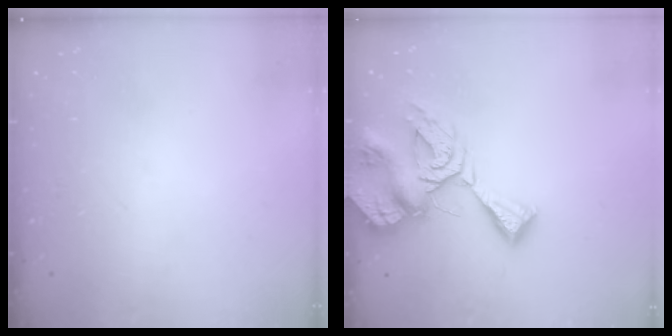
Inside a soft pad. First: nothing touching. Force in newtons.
{"total": 12.5, "press": 12.4, "slide": 1.6}